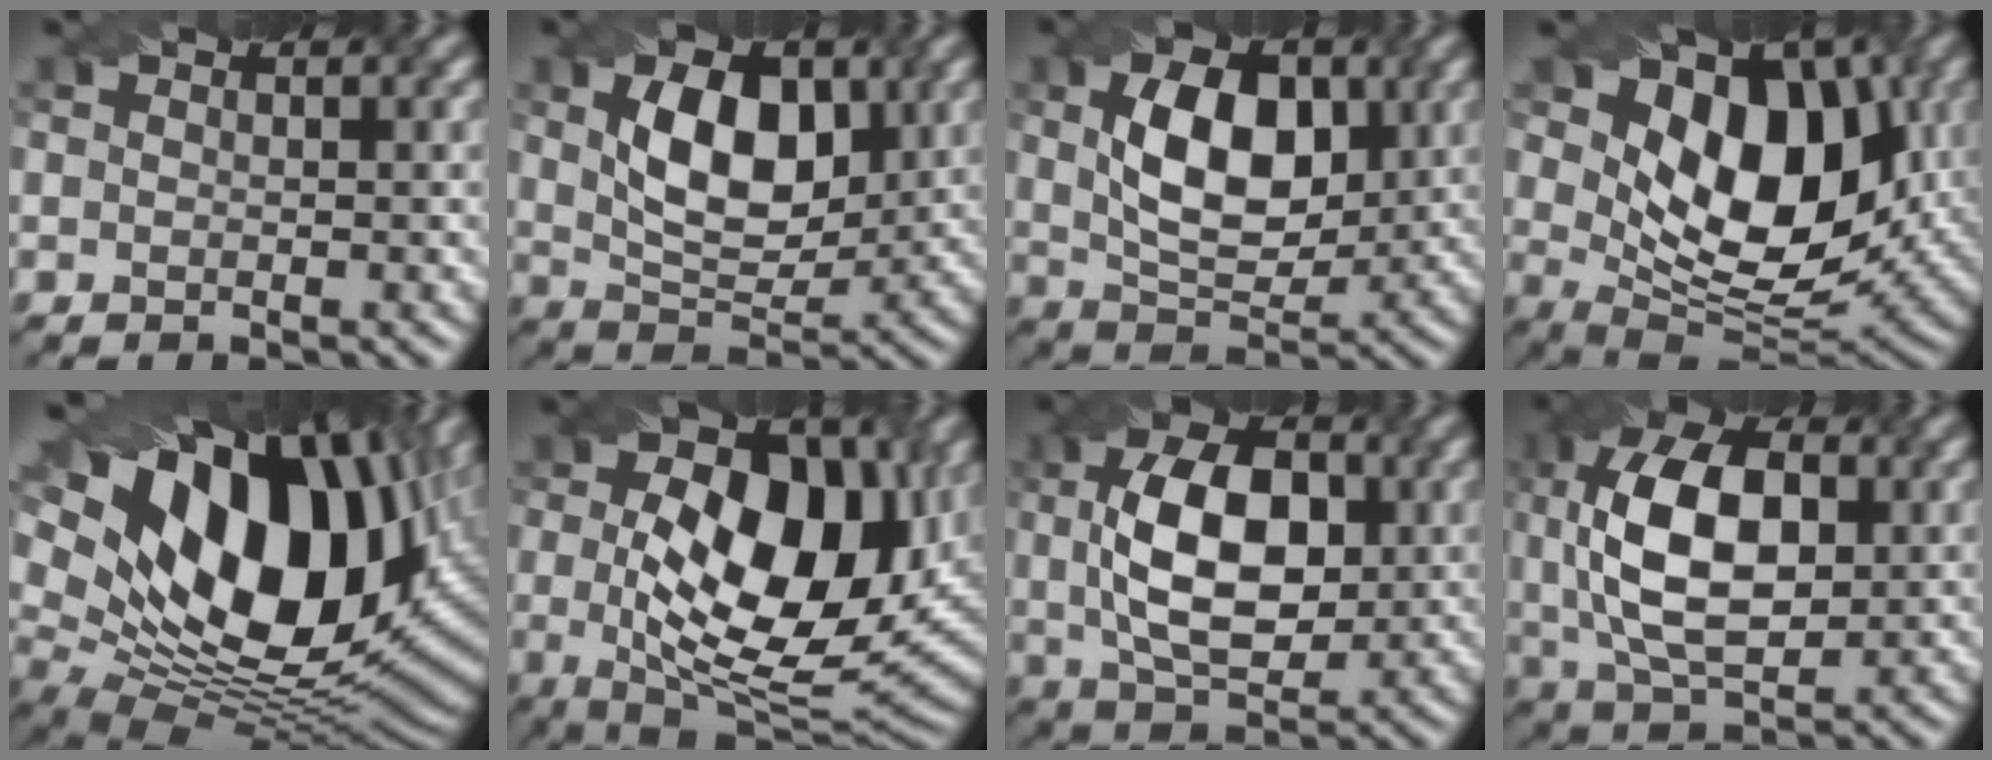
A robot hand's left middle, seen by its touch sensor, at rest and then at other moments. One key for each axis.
{"total": 5.8, "fx": 0.5, "fy": 3.4, "fz": 4.6, "tx": -0.090, "ty": 0.012, "tz": 0.023}
{"total": 6.5, "fx": 0.2, "fy": 3.9, "fz": 5.1, "tx": -0.100, "ty": 0.016, "tz": 0.019}
{"total": 10.3, "fx": 2.2, "fy": 6.4, "fz": 7.8, "tx": -0.123, "ty": 0.006, "tz": 0.044}
{"total": 19.0, "fx": 5.6, "fy": 12.0, "fz": 13.6, "tx": -0.255, "ty": 0.021, "tz": 0.126}
{"total": 13.2, "fx": 0.3, "fy": 7.1, "fz": 11.1, "tx": -0.171, "ty": 0.004, "tz": 0.014}
{"total": 8.3, "fx": -0.3, "fy": 4.8, "fz": 6.7, "tx": -0.133, "ty": 0.018, "tz": 0.006}
{"total": 9.8, "fx": 0.0, "fy": 5.6, "fz": 8.0, "tx": -0.183, "ty": 0.022, "tz": 0.014}